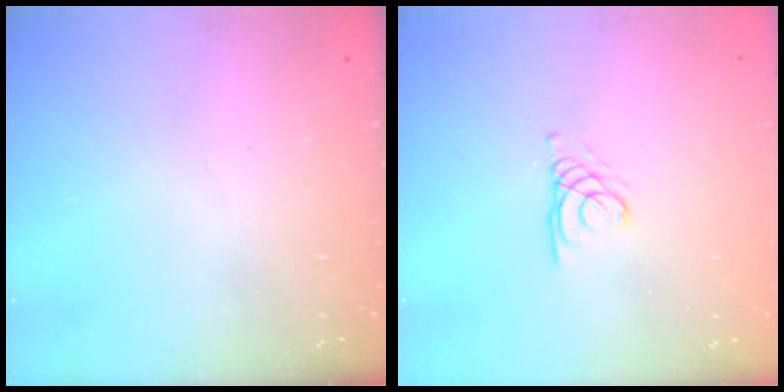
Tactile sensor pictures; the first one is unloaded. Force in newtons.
{"total": 1.7, "press": 1.7, "slide": 0.2}